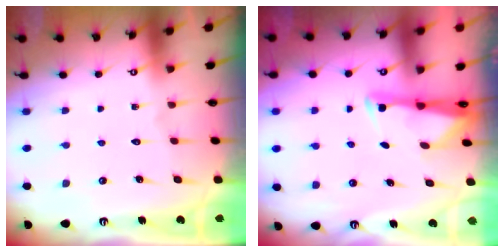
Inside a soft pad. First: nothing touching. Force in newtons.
{"total": 2.6, "press": 2.6, "slide": 0.4}